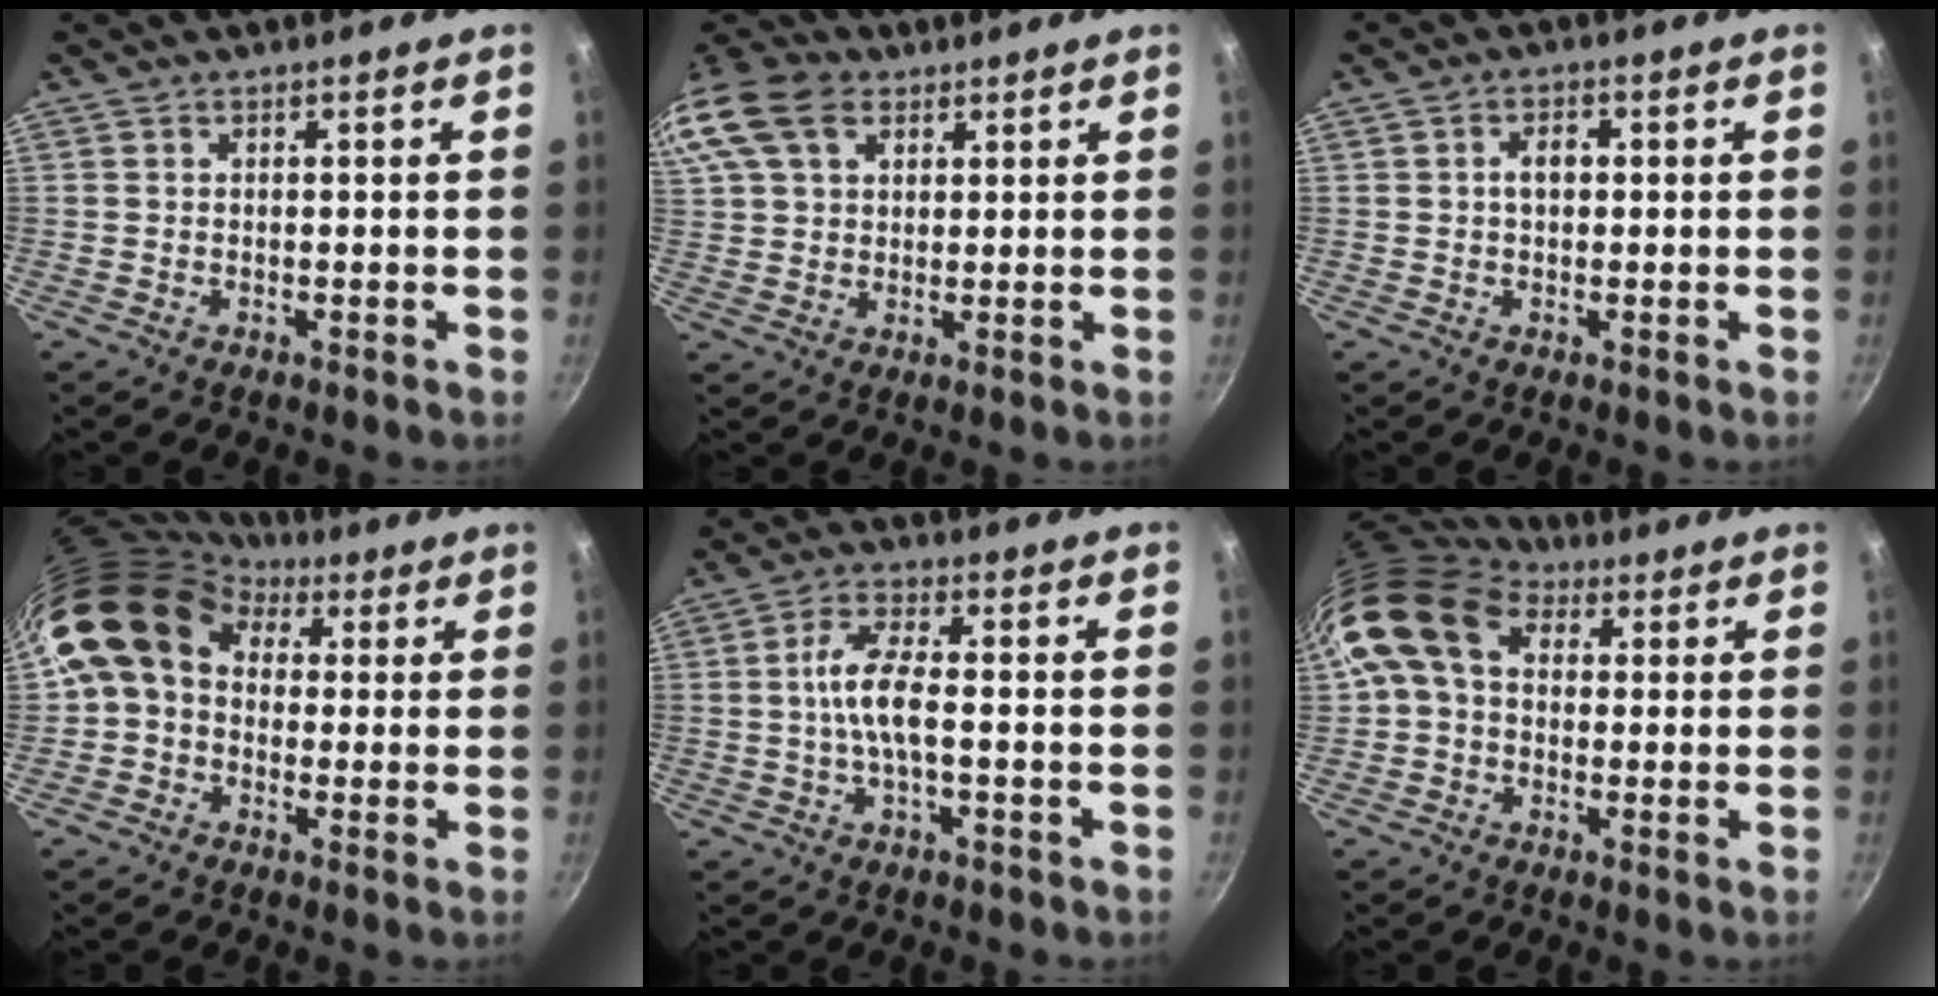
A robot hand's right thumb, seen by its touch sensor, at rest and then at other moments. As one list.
[{"total": 19.0, "force": [8.4, 13.3, 10.7], "torque": [-0.248, 0.039, 0.152]}, {"total": 2.8, "force": [0.3, 1.8, 2.1], "torque": [-0.026, 0.008, 0.002]}, {"total": 12.2, "force": [2.9, 9.5, 7.0], "torque": [-0.102, 0.019, 0.028]}, {"total": 6.8, "force": [-0.8, 2.2, 6.4], "torque": [-0.136, 0.019, -0.024]}, {"total": 12.2, "force": [3.1, 8.8, 7.9], "torque": [-0.130, 0.015, 0.034]}]